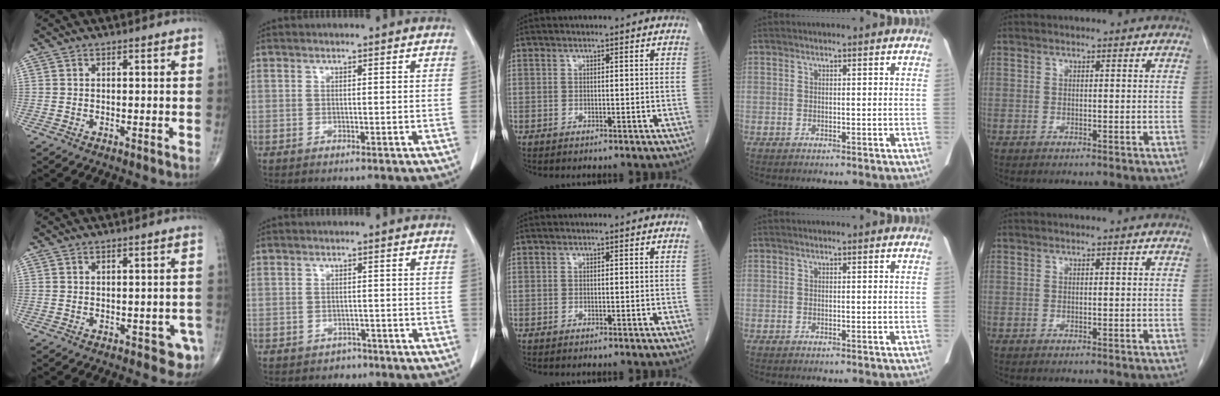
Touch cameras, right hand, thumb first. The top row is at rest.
{"thumb": {"total": 4.0, "force": [-1.9, 2.2, 2.8], "torque": [-0.013, 0.006, -0.020]}, "index": {"total": 2.0, "force": [-1.3, 1.5, 0.1], "torque": [-0.005, 0.010, -0.016]}}